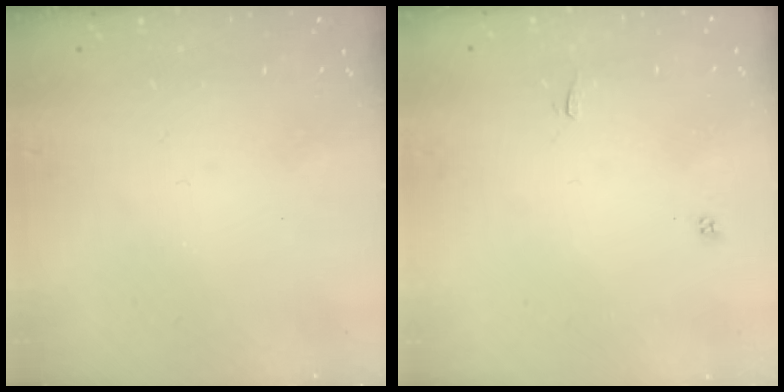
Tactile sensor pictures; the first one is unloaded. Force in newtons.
{"total": 1.5, "press": 1.4, "slide": 0.3}